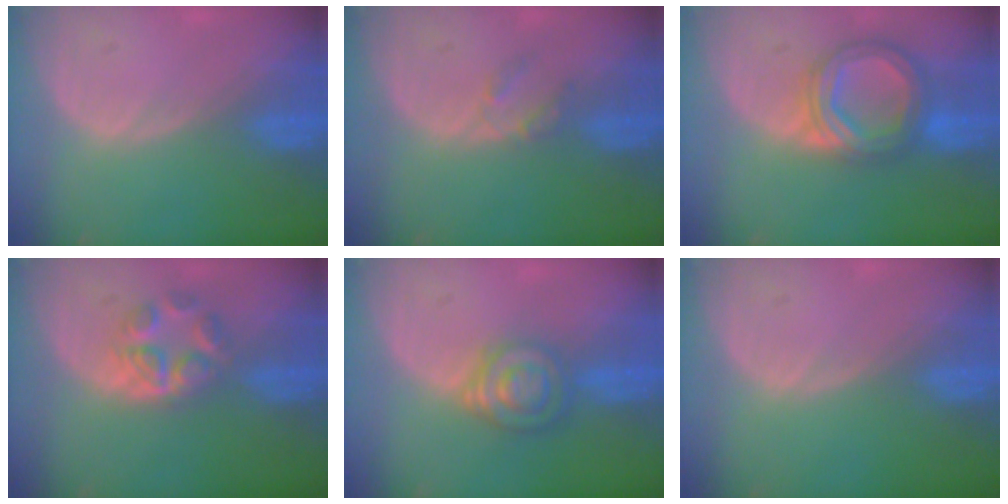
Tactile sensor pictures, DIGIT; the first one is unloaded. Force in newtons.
{"total": 2.2, "press": 2.1, "slide": 0.4}
{"total": 7.8, "press": 7.8, "slide": 0.5}
{"total": 5.0, "press": 4.8, "slide": 1.3}
{"total": 6.5, "press": 5.7, "slide": 3.2}
{"total": 0.0}